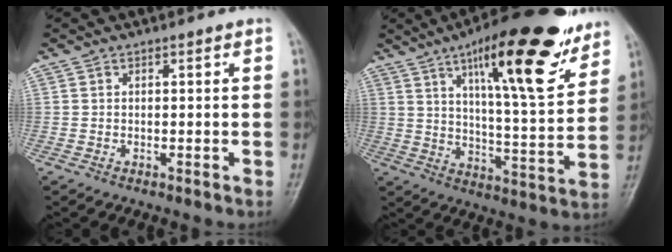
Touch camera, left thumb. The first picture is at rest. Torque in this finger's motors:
{"motor_torque": [0.24, 0.48, 1.77, -1.00, 0.15]}